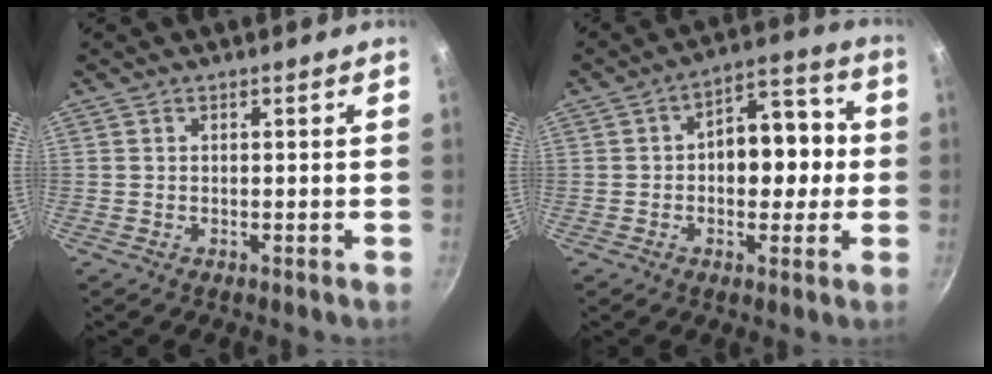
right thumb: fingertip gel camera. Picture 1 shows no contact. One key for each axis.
{"total": 12.1, "fx": -0.2, "fy": 7.8, "fz": 9.2, "tx": -0.073, "ty": 0.041, "tz": -0.012}